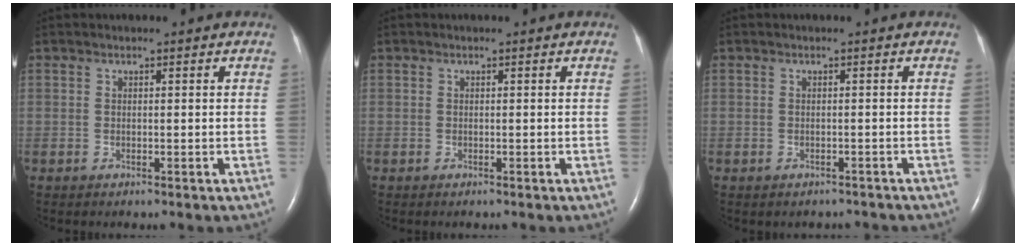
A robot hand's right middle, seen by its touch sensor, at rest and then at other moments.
{"total": 0.0}
{"total": 2.3, "force": [-2.0, 1.1, 0.1], "torque": [-0.003, 0.003, -0.025]}